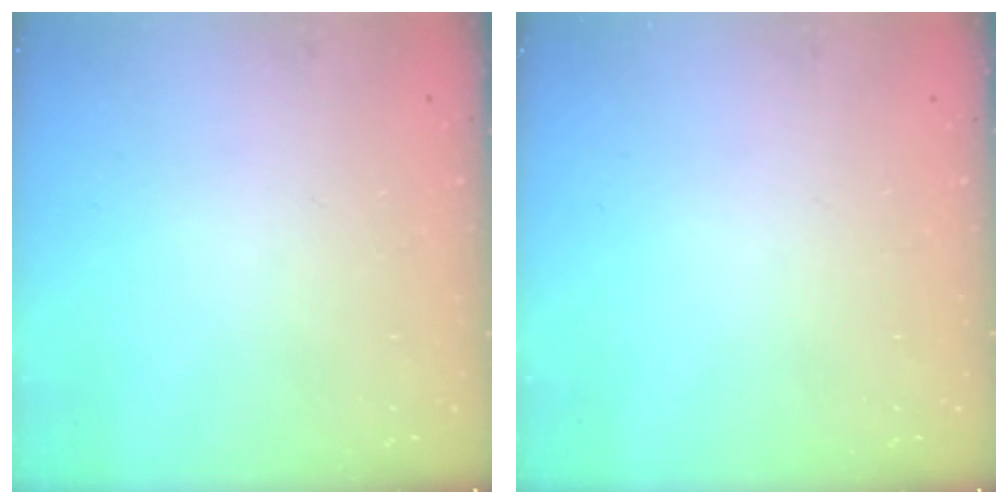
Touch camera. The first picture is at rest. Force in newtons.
{"total": 0.0}